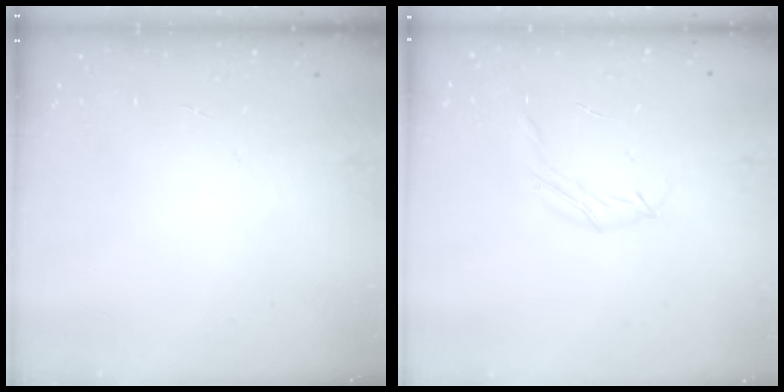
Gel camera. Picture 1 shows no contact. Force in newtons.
{"total": 4.5, "press": 4.4, "slide": 0.9}